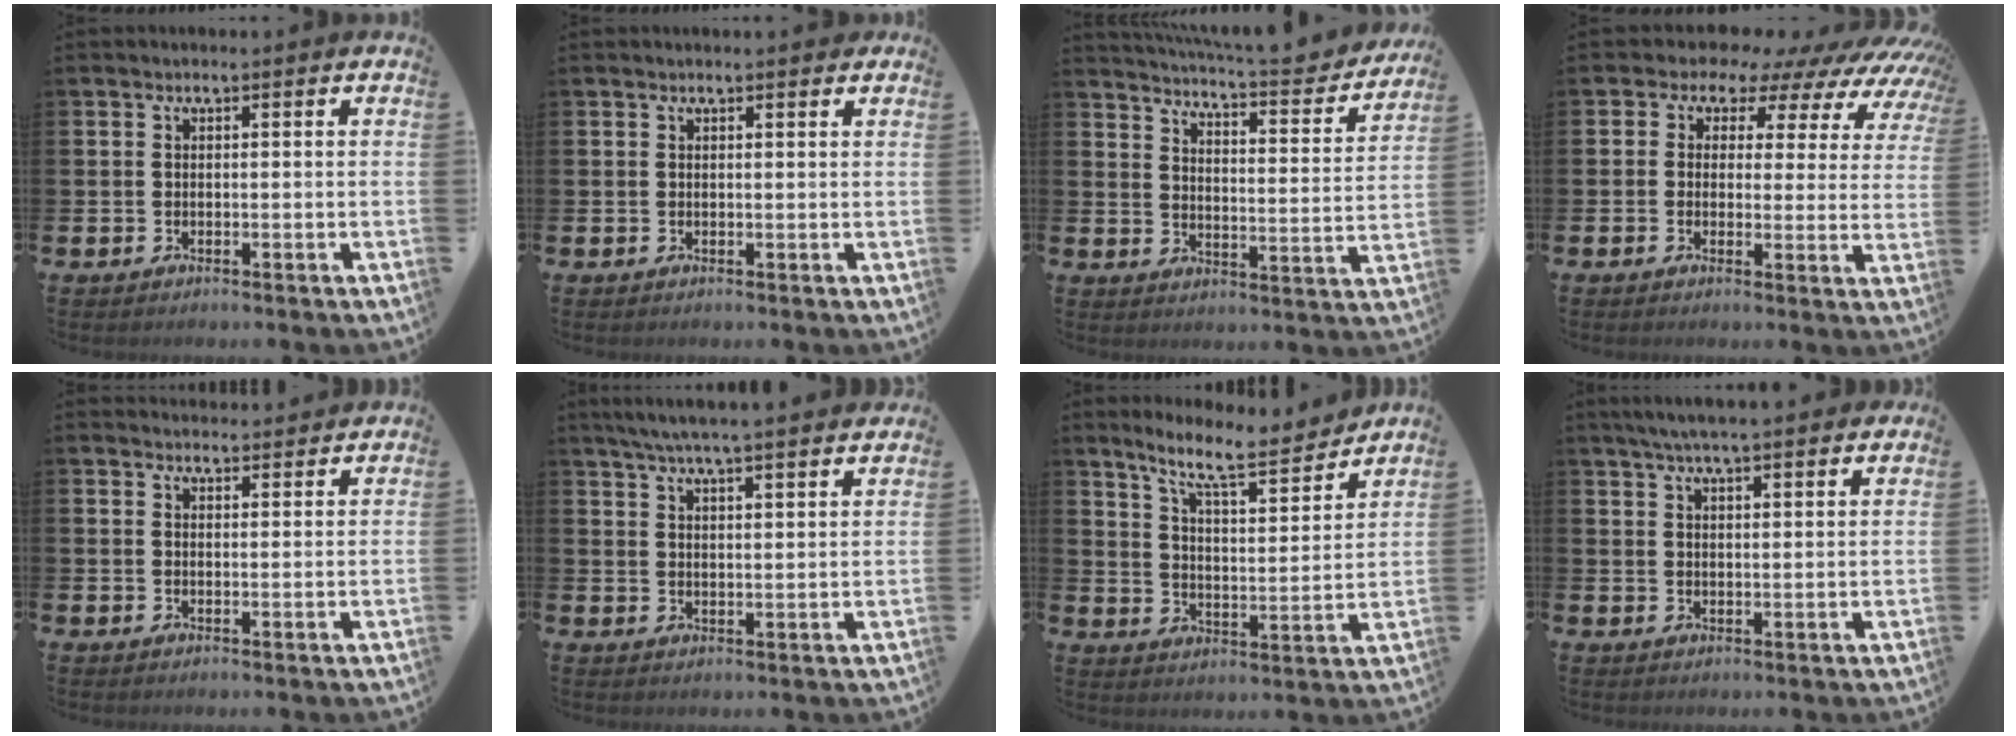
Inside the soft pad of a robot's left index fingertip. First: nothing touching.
{"total": 0.8, "force": [0.7, 0.1, 0.3], "torque": [0.003, 0.000, 0.010]}
{"total": 5.3, "force": [5.2, 0.2, 1.2], "torque": [-0.036, -0.054, 0.081]}
{"total": 4.7, "force": [3.6, 2.8, 1.2], "torque": [-0.038, -0.046, 0.047]}
{"total": 2.8, "force": [2.8, 0.3, -0.1], "torque": [0.005, -0.020, 0.049]}
{"total": 5.8, "force": [5.6, -0.3, 1.7], "torque": [-0.050, -0.027, 0.098]}
{"total": 9.5, "force": [8.4, 1.4, 4.1], "torque": [-0.099, -0.052, 0.145]}
{"total": 5.1, "force": [4.8, 0.2, 1.7], "torque": [-0.045, -0.013, 0.088]}